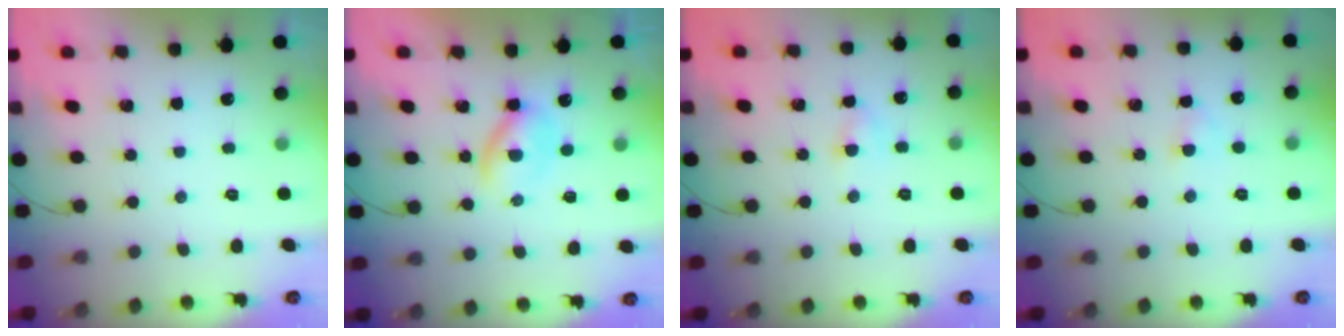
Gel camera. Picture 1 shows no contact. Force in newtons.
{"total": 2.8, "press": 2.8, "slide": 0.5}
{"total": 3.7, "press": 3.5, "slide": 1.3}
{"total": 2.1, "press": 1.9, "slide": 0.9}